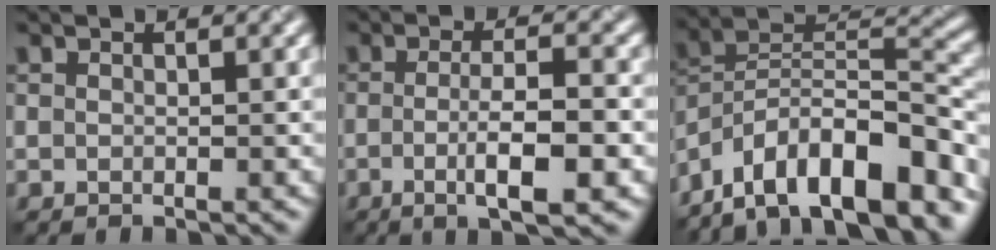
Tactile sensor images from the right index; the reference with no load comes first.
{"total": 5.2, "force": [-1.5, 0.8, 4.9], "torque": [-0.083, 0.000, -0.025]}
{"total": 13.6, "force": [-9.7, 4.5, 8.4], "torque": [-0.145, 0.029, -0.167]}